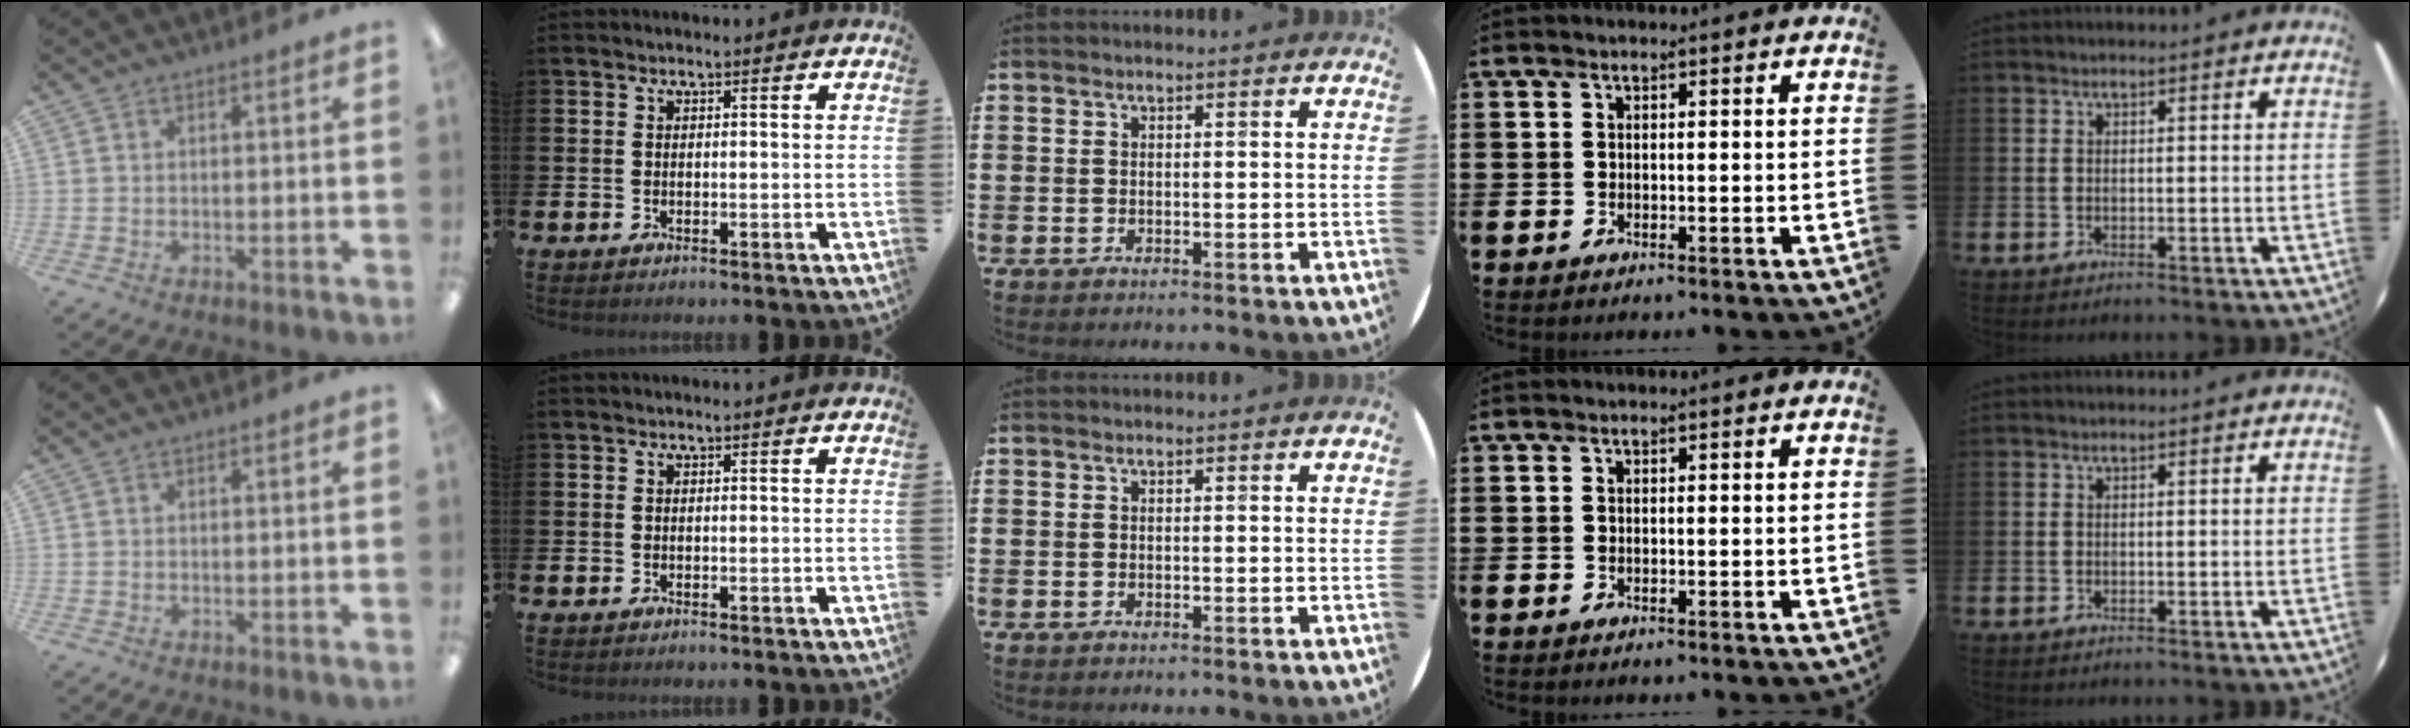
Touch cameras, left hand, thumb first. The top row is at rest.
{}